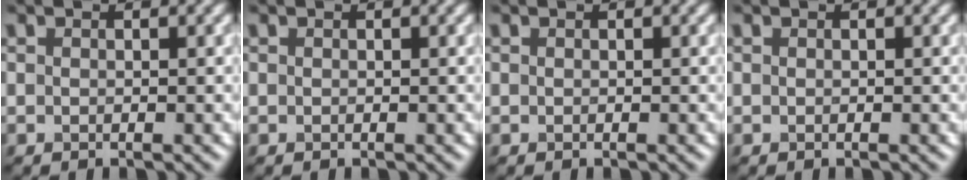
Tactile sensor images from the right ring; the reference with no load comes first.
{"total": 0.0}
{"total": 0.0}
{"total": 0.0}